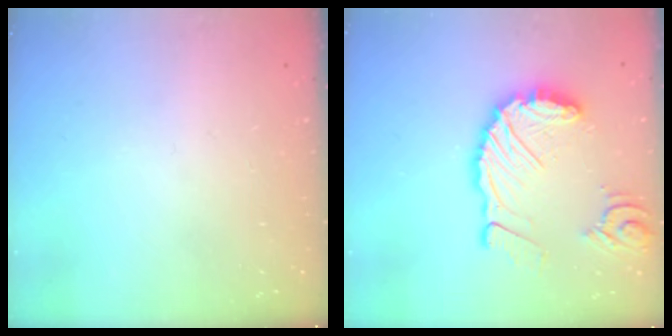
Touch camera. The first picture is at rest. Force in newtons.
{"total": 15.4, "press": 15.3, "slide": 1.9}